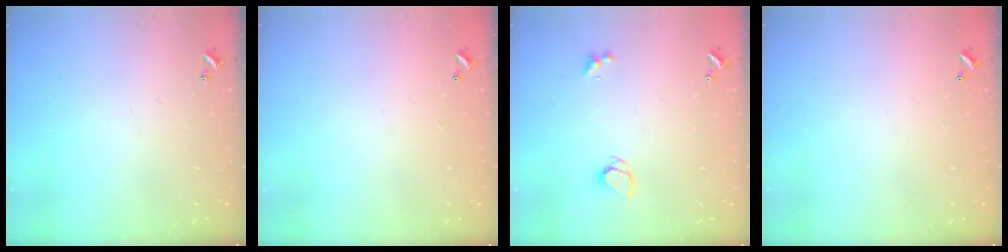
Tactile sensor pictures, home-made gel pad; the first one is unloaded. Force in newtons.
{"total": 2.8, "press": 2.8, "slide": 0.1}
{"total": 1.9, "press": 1.8, "slide": 0.4}
{"total": 2.9, "press": 2.9, "slide": 0.1}